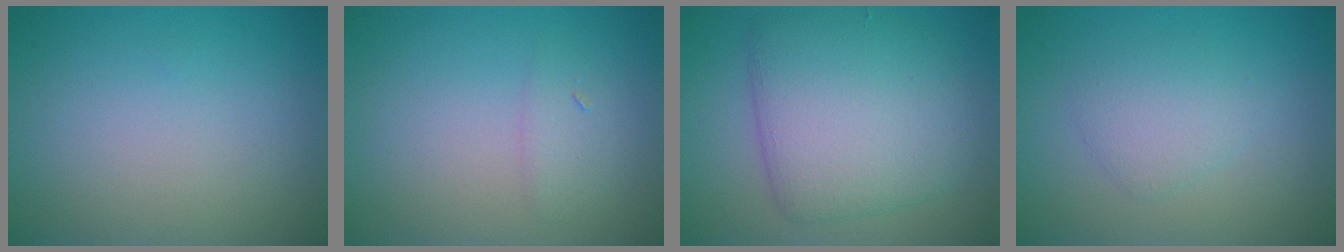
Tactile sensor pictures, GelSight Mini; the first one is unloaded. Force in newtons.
{"total": 1.3, "press": 1.3, "slide": 0.1}
{"total": 7.4, "press": 7.4, "slide": 0.2}
{"total": 2.2, "press": 2.2, "slide": 0.0}